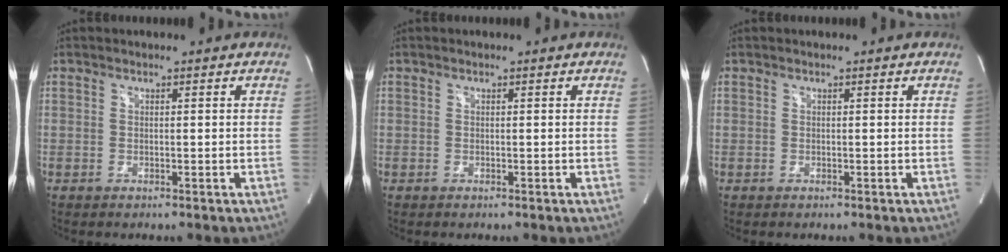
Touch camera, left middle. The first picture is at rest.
{"total": 0.0}
{"total": 0.0}